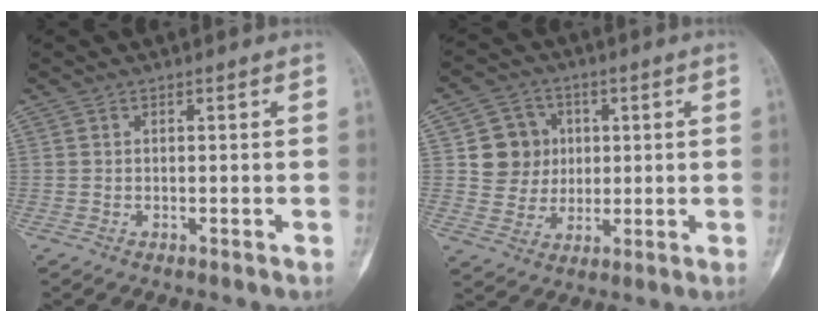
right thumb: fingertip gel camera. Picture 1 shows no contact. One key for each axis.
{"total": 9.3, "fx": 1.6, "fy": 8.7, "fz": 2.6, "tx": 0.004, "ty": 0.004, "tz": 0.031}